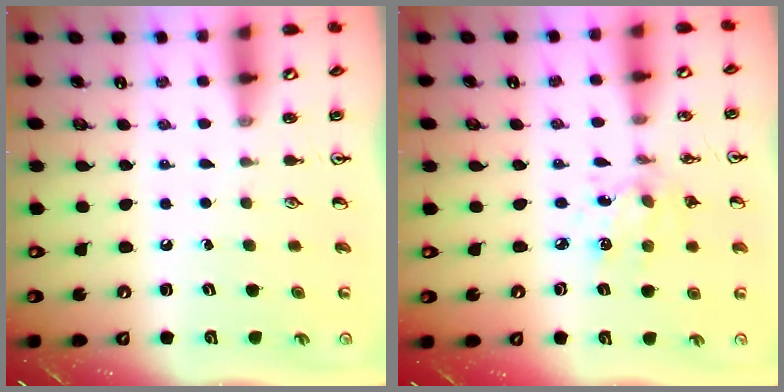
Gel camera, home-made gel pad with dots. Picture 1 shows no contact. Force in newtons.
{"total": 4.2, "press": 3.9, "slide": 1.5}